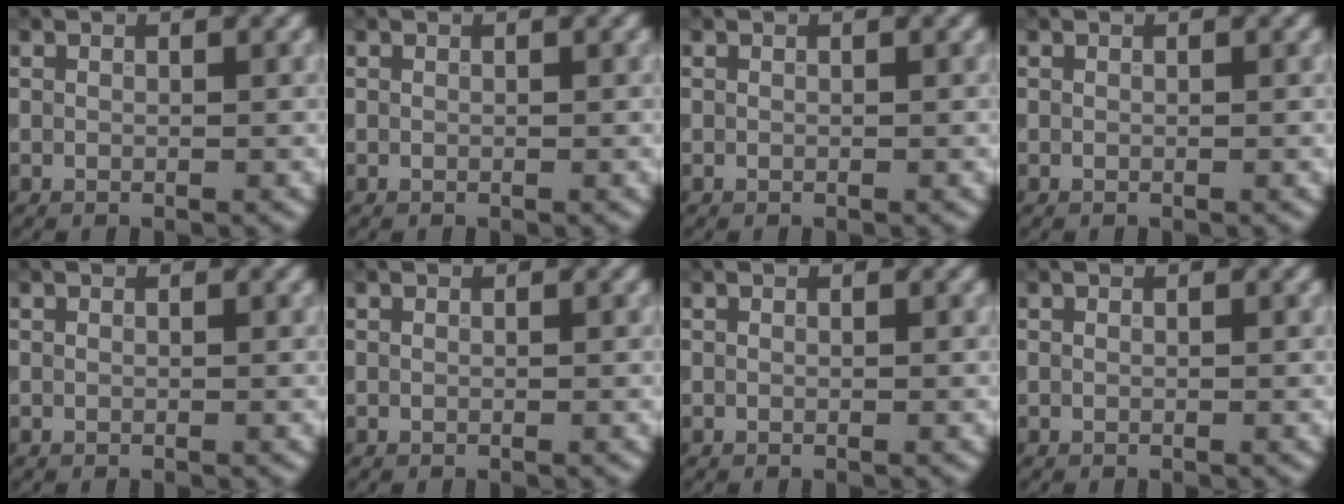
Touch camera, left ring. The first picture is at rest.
{"total": 0.0}
{"total": 0.0}
{"total": 0.0}
{"total": 0.0}
{"total": 0.0}
{"total": 0.0}
{"total": 0.0}